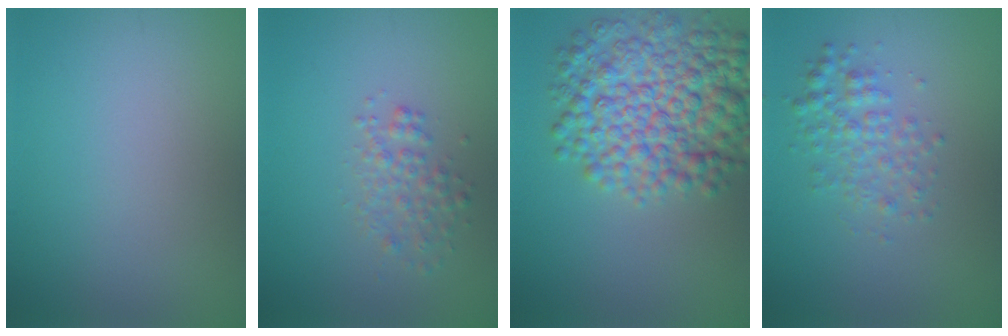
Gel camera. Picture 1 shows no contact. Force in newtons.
{"total": 2.0, "press": 2.0, "slide": 0.1}
{"total": 9.1, "press": 9.1, "slide": 0.0}
{"total": 2.6, "press": 2.6, "slide": 0.1}